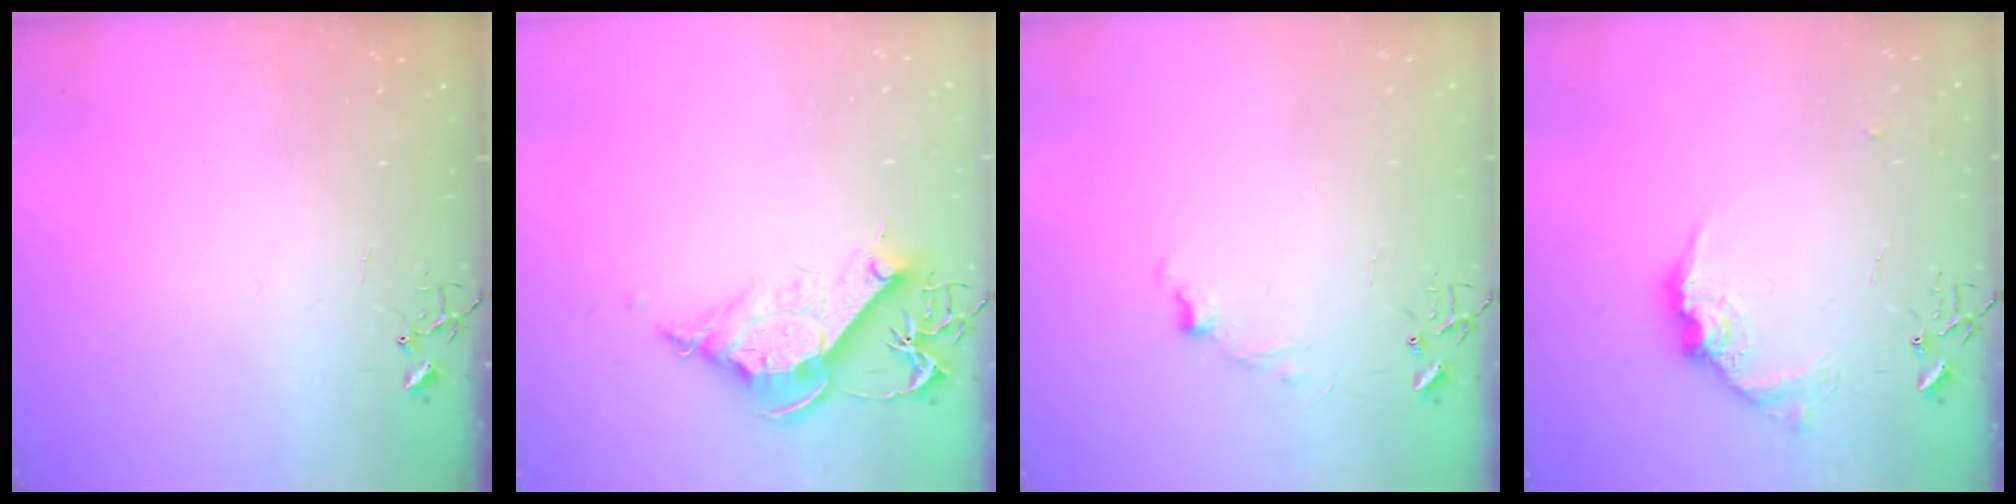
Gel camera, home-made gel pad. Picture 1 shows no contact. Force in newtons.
{"total": 12.5, "press": 12.4, "slide": 1.5}
{"total": 6.8, "press": 6.8, "slide": 0.7}
{"total": 13.4, "press": 13.3, "slide": 0.8}